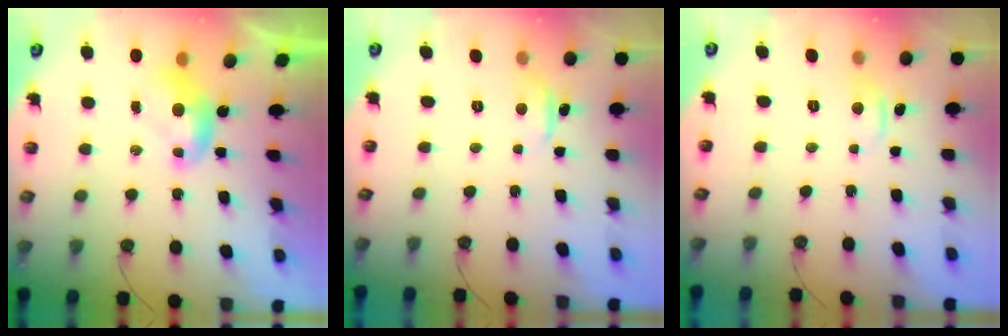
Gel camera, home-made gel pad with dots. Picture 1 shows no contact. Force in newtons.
{"total": 1.1, "press": 0.9, "slide": 0.7}
{"total": 0.0}